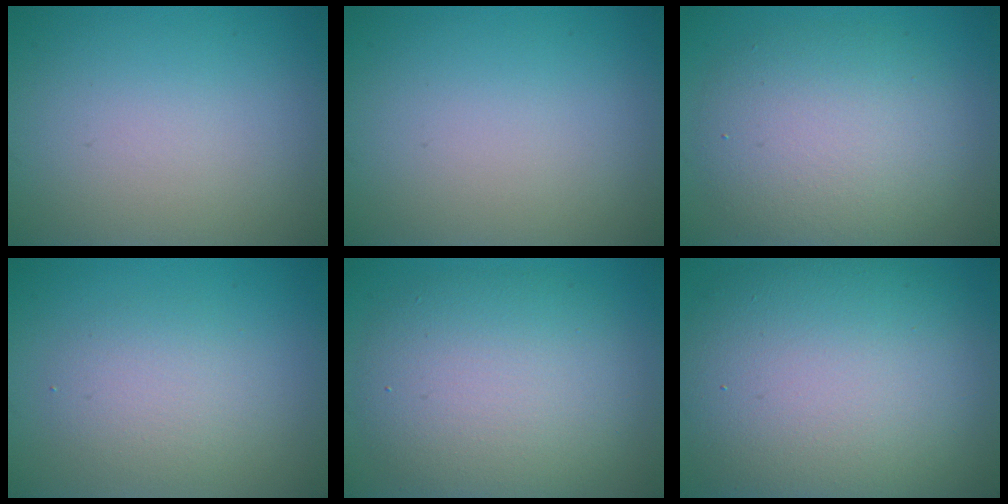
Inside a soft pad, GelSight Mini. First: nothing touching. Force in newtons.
{"total": 0.0}
{"total": 6.7, "press": 6.7, "slide": 0.4}
{"total": 2.8, "press": 2.8, "slide": 0.2}
{"total": 7.9, "press": 7.9, "slide": 0.2}
{"total": 13.5, "press": 13.5, "slide": 0.8}